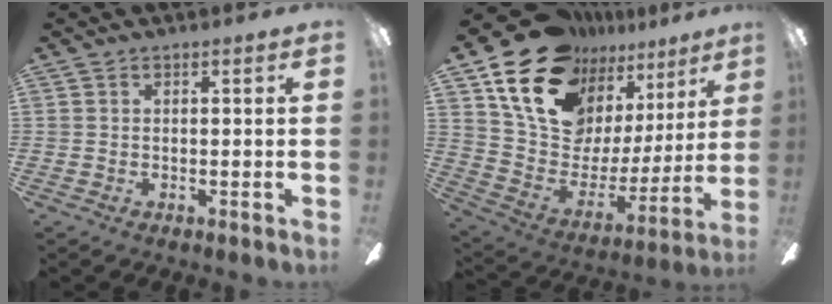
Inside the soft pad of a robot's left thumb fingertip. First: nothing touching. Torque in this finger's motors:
{"motor_torque": [0.87, 0.54, 1.38, -1.39, 0.39]}